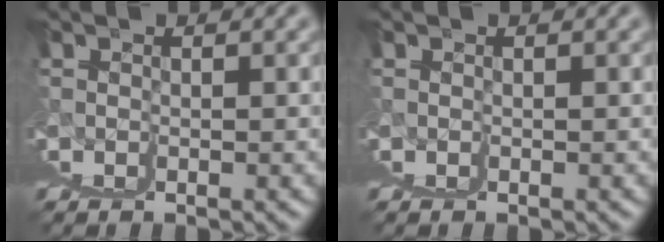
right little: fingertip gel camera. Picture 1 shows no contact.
{"total": 0.0}